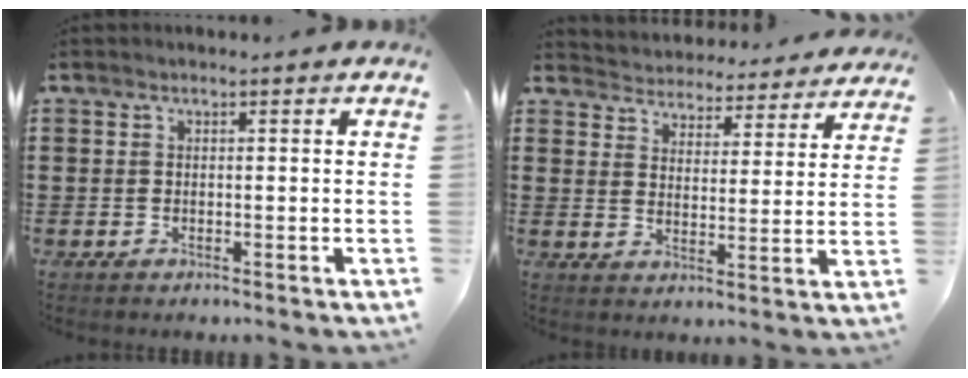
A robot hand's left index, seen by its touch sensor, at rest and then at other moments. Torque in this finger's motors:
{"motor_torque": [2.14, 0.00, 0.32, -0.01]}